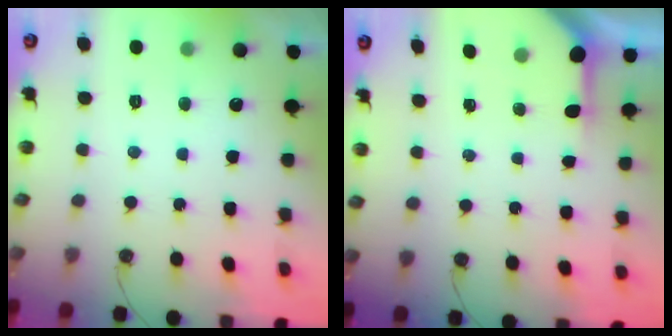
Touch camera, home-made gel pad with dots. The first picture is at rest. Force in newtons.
{"total": 3.9, "press": 3.9, "slide": 0.2}